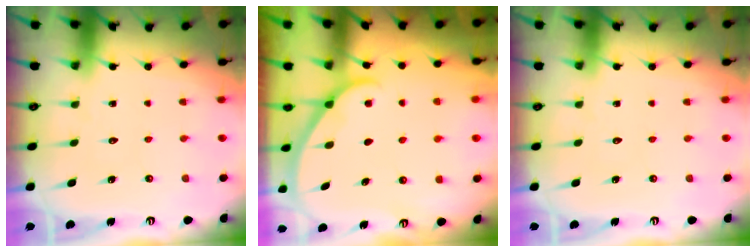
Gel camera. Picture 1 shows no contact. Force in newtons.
{"total": 1.7, "press": 1.6, "slide": 0.2}
{"total": 0.0}